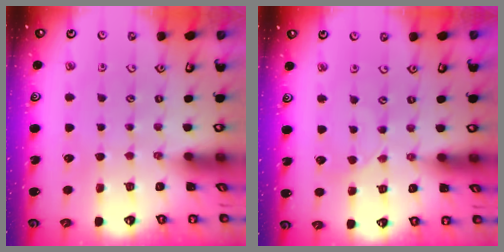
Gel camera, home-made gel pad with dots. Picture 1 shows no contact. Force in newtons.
{"total": 2.3, "press": 2.3, "slide": 0.4}